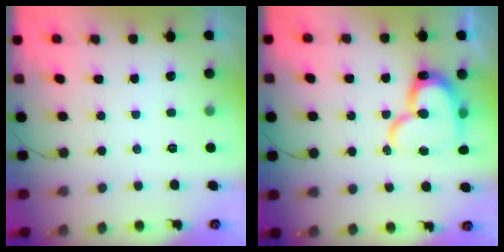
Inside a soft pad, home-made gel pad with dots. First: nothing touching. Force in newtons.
{"total": 17.6, "press": 17.5, "slide": 1.0}